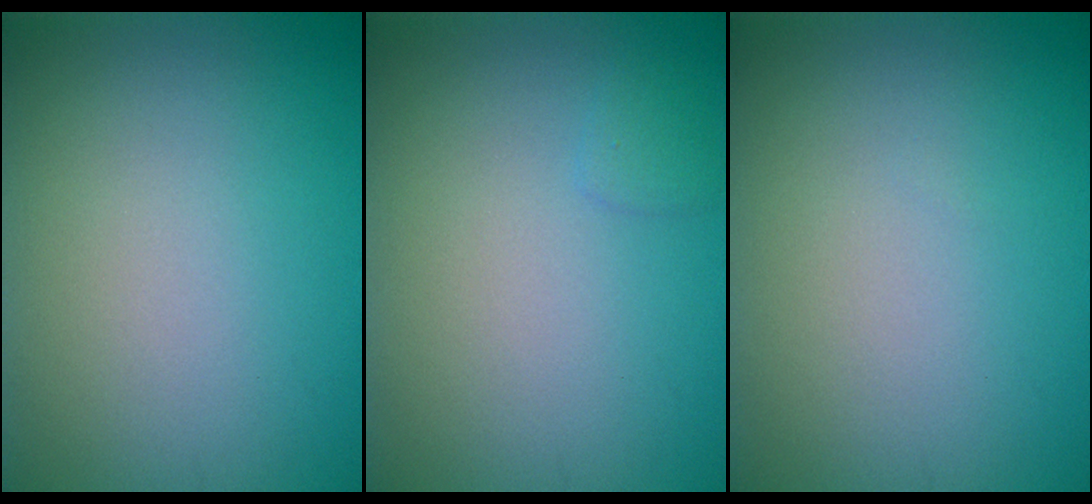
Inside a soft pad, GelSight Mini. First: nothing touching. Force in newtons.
{"total": 0.7, "press": 0.7, "slide": 0.1}
{"total": 0.0}